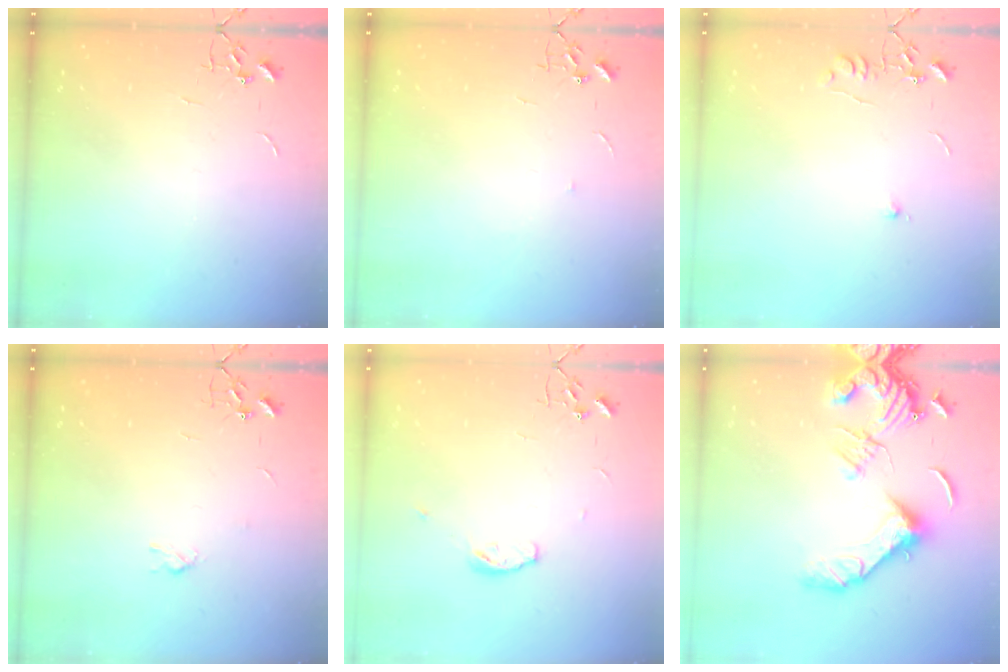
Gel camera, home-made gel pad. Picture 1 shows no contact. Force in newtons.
{"total": 3.7, "press": 3.7, "slide": 0.5}
{"total": 6.0, "press": 5.9, "slide": 0.7}
{"total": 3.0, "press": 2.9, "slide": 0.6}
{"total": 5.9, "press": 5.8, "slide": 1.1}
{"total": 16.2, "press": 16.0, "slide": 2.2}